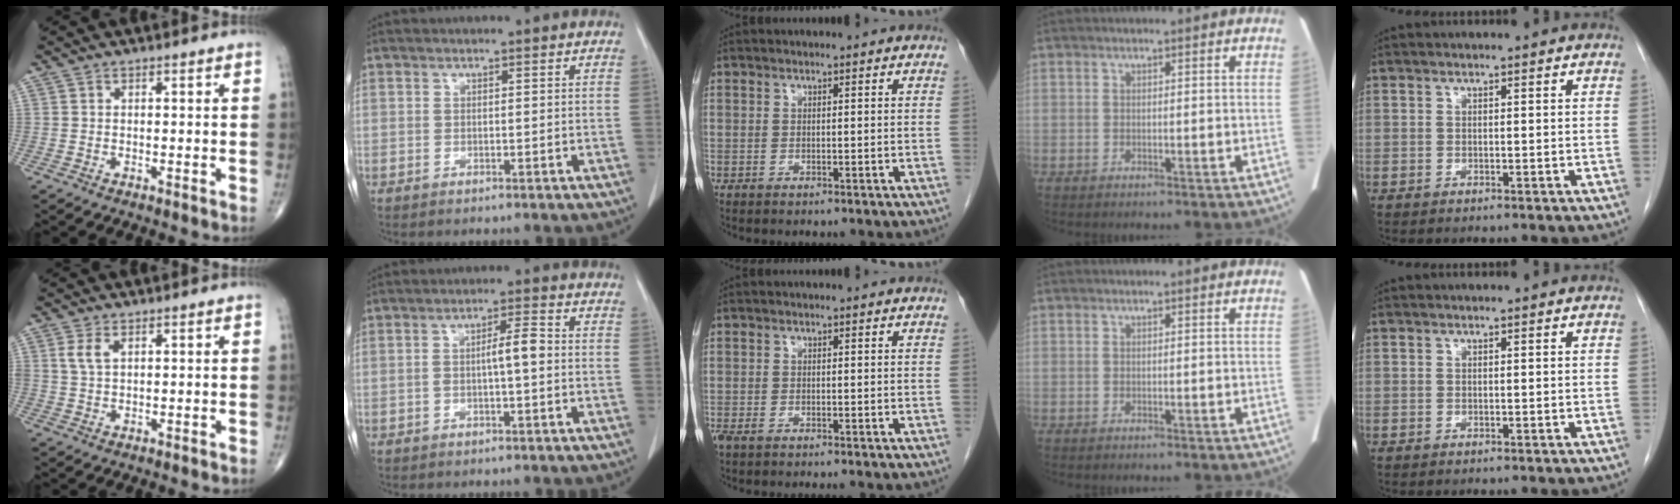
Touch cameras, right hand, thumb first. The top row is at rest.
{"thumb": {"total": 3.1, "force": [1.3, 1.6, 2.4], "torque": [-0.050, 0.003, 0.030]}, "index": {"total": 3.9, "force": [-0.4, 0.6, 3.9], "torque": [-0.066, 0.011, -0.007]}, "middle": {"total": 2.0, "force": [-1.5, 0.5, 1.2], "torque": [-0.024, -0.005, -0.025]}}